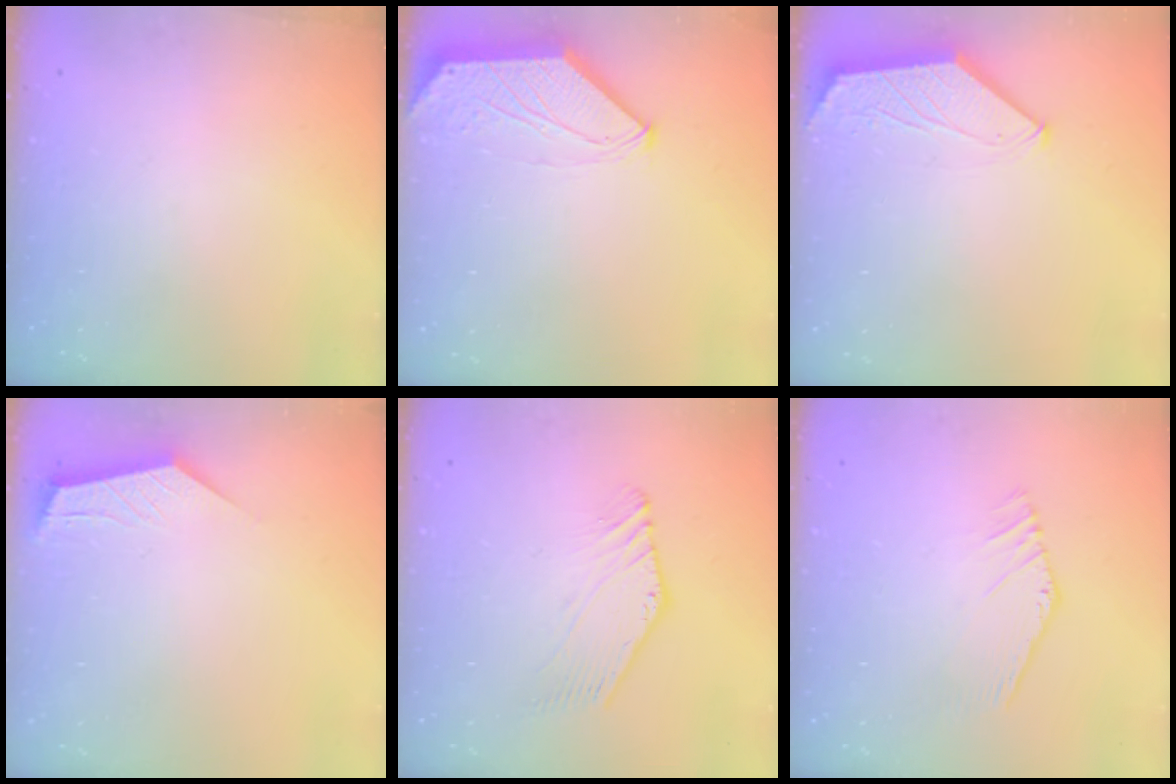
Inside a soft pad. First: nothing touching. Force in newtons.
{"total": 0.0}
{"total": 1.6, "press": 1.6, "slide": 0.3}
{"total": 2.5, "press": 2.4, "slide": 0.3}
{"total": 0.8, "press": 0.7, "slide": 0.4}
{"total": 1.8, "press": 1.7, "slide": 0.2}